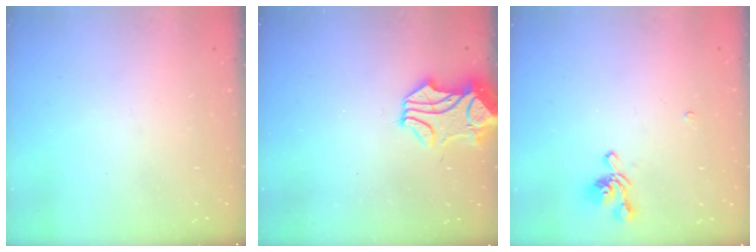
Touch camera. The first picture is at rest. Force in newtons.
{"total": 2.1, "press": 1.8, "slide": 1.1}
{"total": 1.1, "press": 0.6, "slide": 0.9}